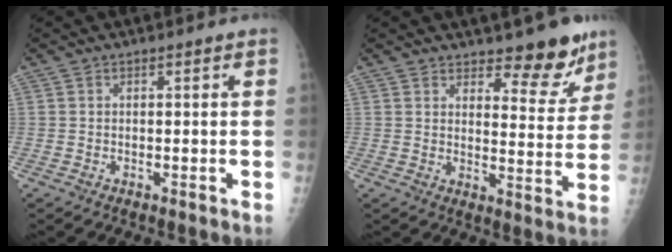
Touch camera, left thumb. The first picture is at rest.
{"total": 8.9, "force": [7.1, 3.4, 4.2], "torque": [-0.017, -0.056, 0.103]}